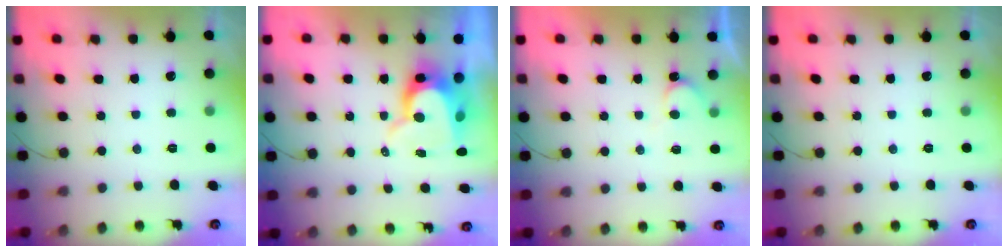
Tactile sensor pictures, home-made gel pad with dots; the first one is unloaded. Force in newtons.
{"total": 9.7, "press": 9.7, "slide": 1.0}
{"total": 4.9, "press": 4.9, "slide": 0.4}
{"total": 0.0}